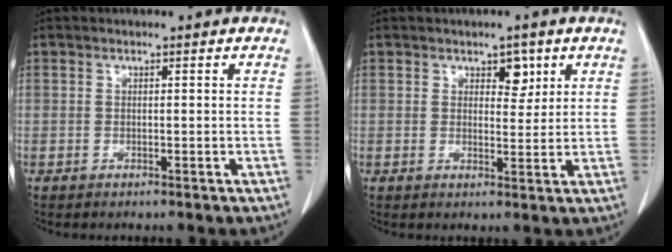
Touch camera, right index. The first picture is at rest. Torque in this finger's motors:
{"motor_torque": [0.08, 0.07, 0.00, 0.00]}